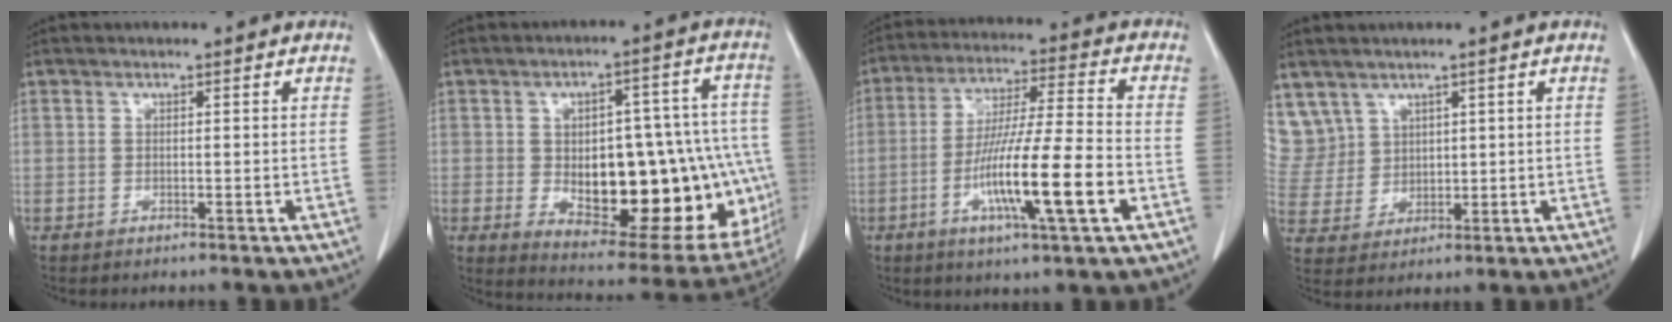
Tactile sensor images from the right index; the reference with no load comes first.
{"total": 26.9, "force": [-4.2, 11.5, 24.0], "torque": [-0.263, 0.021, -0.028]}
{"total": 15.1, "force": [-4.8, 0.6, 14.3], "torque": [-0.261, -0.012, -0.085]}
{"total": 10.0, "force": [5.4, 8.2, 1.4], "torque": [-0.057, 0.037, 0.139]}